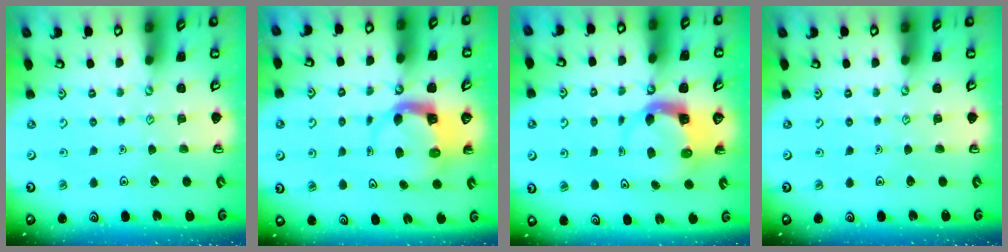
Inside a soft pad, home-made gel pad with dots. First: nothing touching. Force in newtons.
{"total": 4.0, "press": 4.0, "slide": 0.6}
{"total": 4.4, "press": 4.4, "slide": 0.7}
{"total": 0.0}